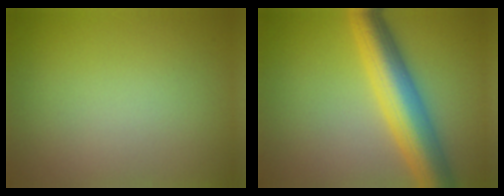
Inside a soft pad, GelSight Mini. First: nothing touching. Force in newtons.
{"total": 8.1, "press": 8.1, "slide": 0.5}